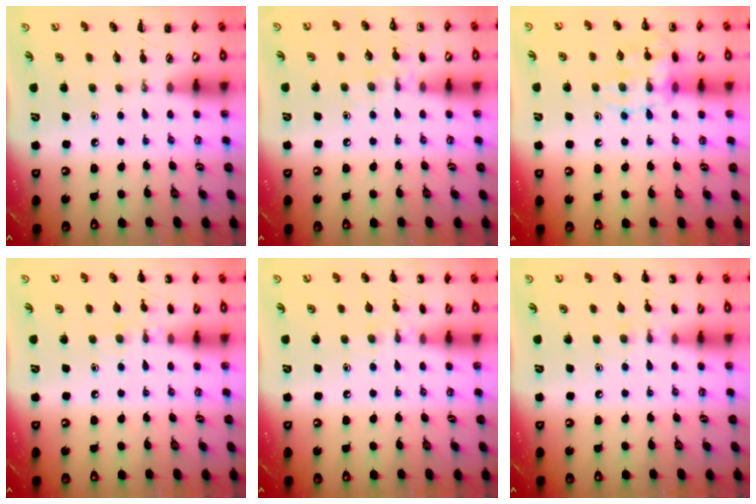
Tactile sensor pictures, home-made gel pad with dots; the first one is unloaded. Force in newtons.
{"total": 7.7, "press": 7.5, "slide": 1.9}
{"total": 13.5, "press": 13.5, "slide": 0.9}
{"total": 7.3, "press": 7.0, "slide": 2.0}
{"total": 7.3, "press": 7.0, "slide": 2.0}
{"total": 6.9, "press": 6.6, "slide": 1.9}